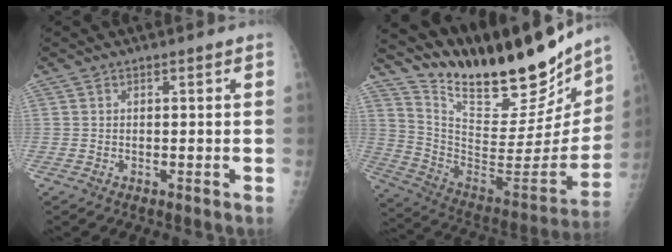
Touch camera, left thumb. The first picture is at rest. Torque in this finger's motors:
{"motor_torque": [0.45, 0.06, 0.67, -2.10, 0.03]}